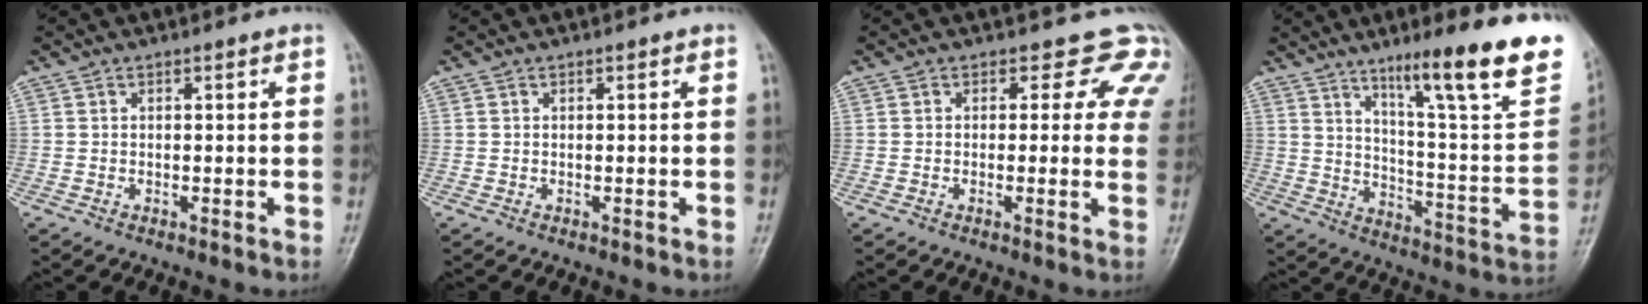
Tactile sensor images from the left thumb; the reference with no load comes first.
{"total": 0.0}
{"total": 6.7, "force": [4.1, 4.6, 2.6], "torque": [0.015, -0.011, 0.019]}
{"total": 23.6, "force": [14.8, 3.4, 18.1], "torque": [-0.233, -0.068, 0.225]}